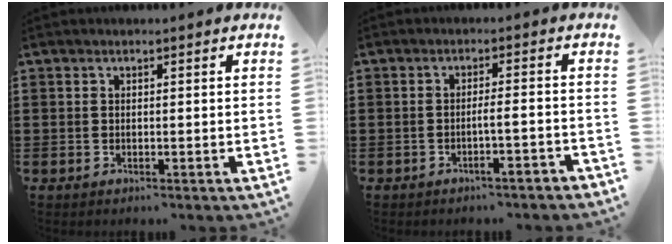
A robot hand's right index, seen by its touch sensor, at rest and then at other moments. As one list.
[{"total": 2.7, "force": [-1.6, 0.0, 2.2], "torque": [-0.042, -0.002, -0.033]}]